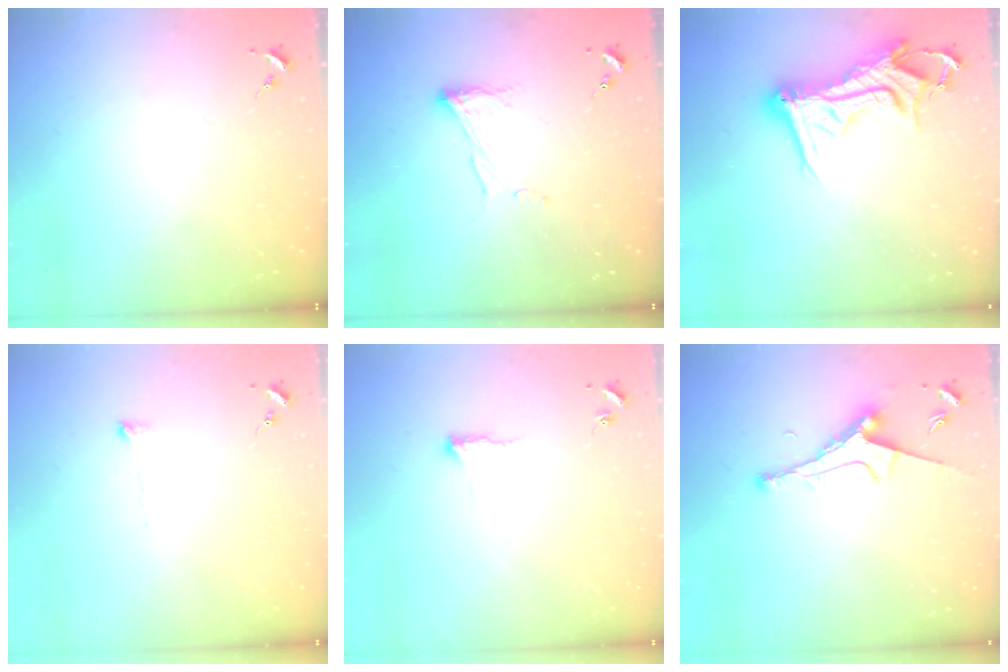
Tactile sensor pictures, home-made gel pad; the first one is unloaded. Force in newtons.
{"total": 6.9, "press": 6.9, "slide": 0.2}
{"total": 17.5, "press": 17.4, "slide": 1.8}
{"total": 5.0, "press": 5.0, "slide": 0.3}
{"total": 6.4, "press": 6.3, "slide": 0.8}
{"total": 9.3, "press": 9.2, "slide": 1.4}